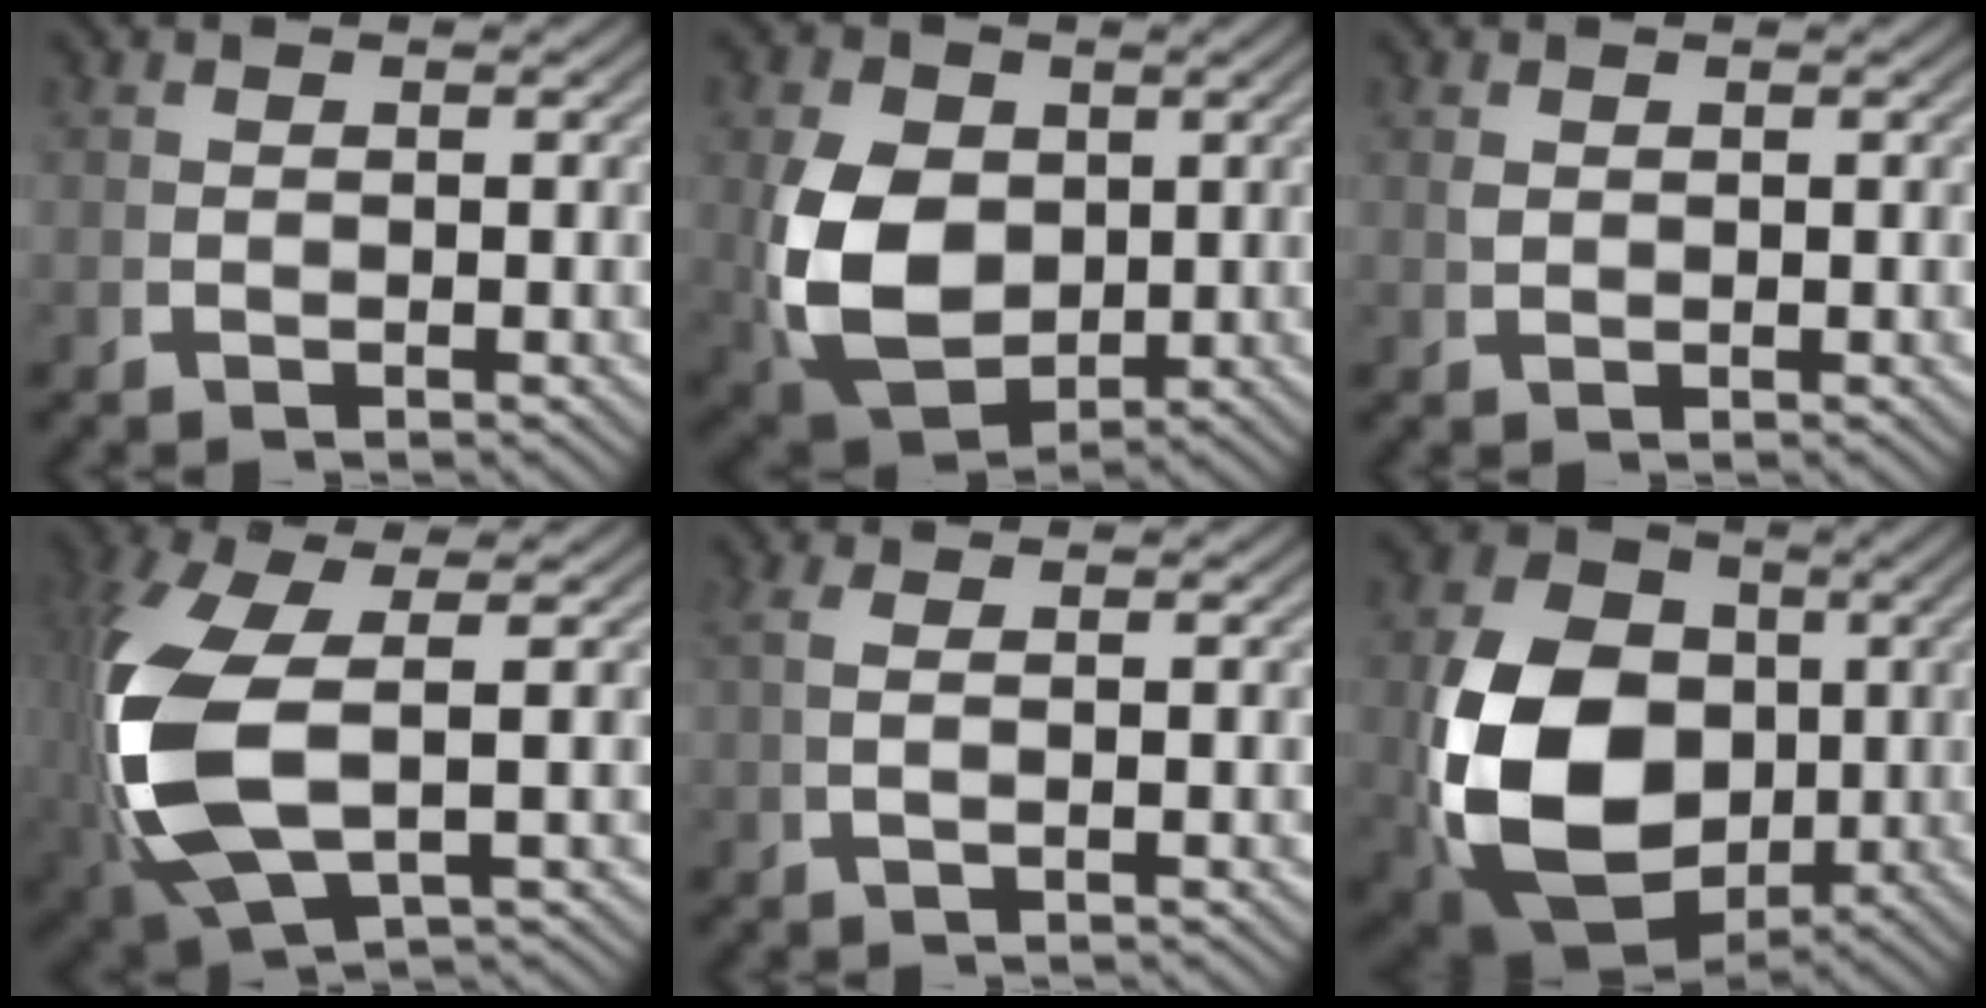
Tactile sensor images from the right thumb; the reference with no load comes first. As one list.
[{"total": 11.6, "force": [-0.8, 8.6, 7.7], "torque": [-0.192, -0.058, 0.018]}, {"total": 0.7, "force": [0.6, 0.2, 0.2], "torque": [-0.004, -0.002, 0.020]}, {"total": 10.6, "force": [-0.9, 5.6, 9.0], "torque": [-0.226, -0.026, 0.012]}, {"total": 1.4, "force": [0.6, -0.2, 1.2], "torque": [-0.028, 0.007, 0.014]}, {"total": 18.7, "force": [-2.0, 13.8, 12.5], "torque": [-0.289, -0.081, 0.004]}]